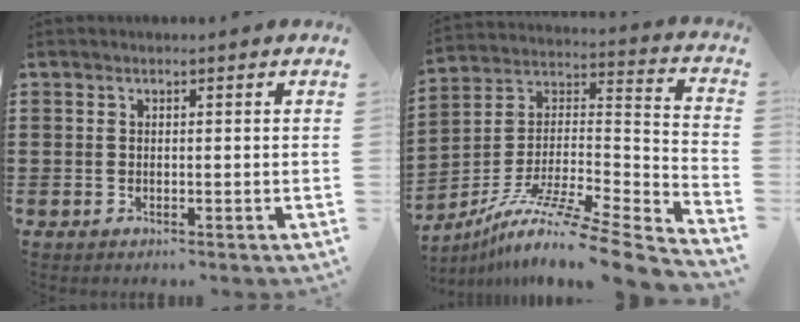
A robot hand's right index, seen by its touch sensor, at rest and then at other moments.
{"total": 10.5, "force": [-8.1, 0.5, 6.7], "torque": [-0.112, -0.004, -0.152]}